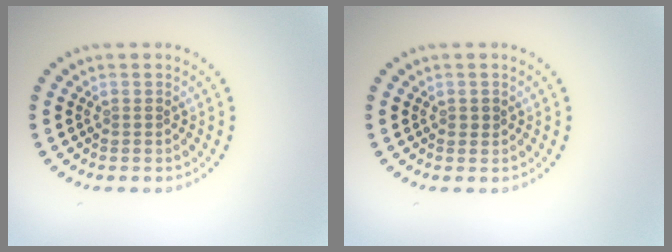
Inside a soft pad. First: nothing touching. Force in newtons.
{"total": 0.7, "press": 0.6, "slide": 0.1}